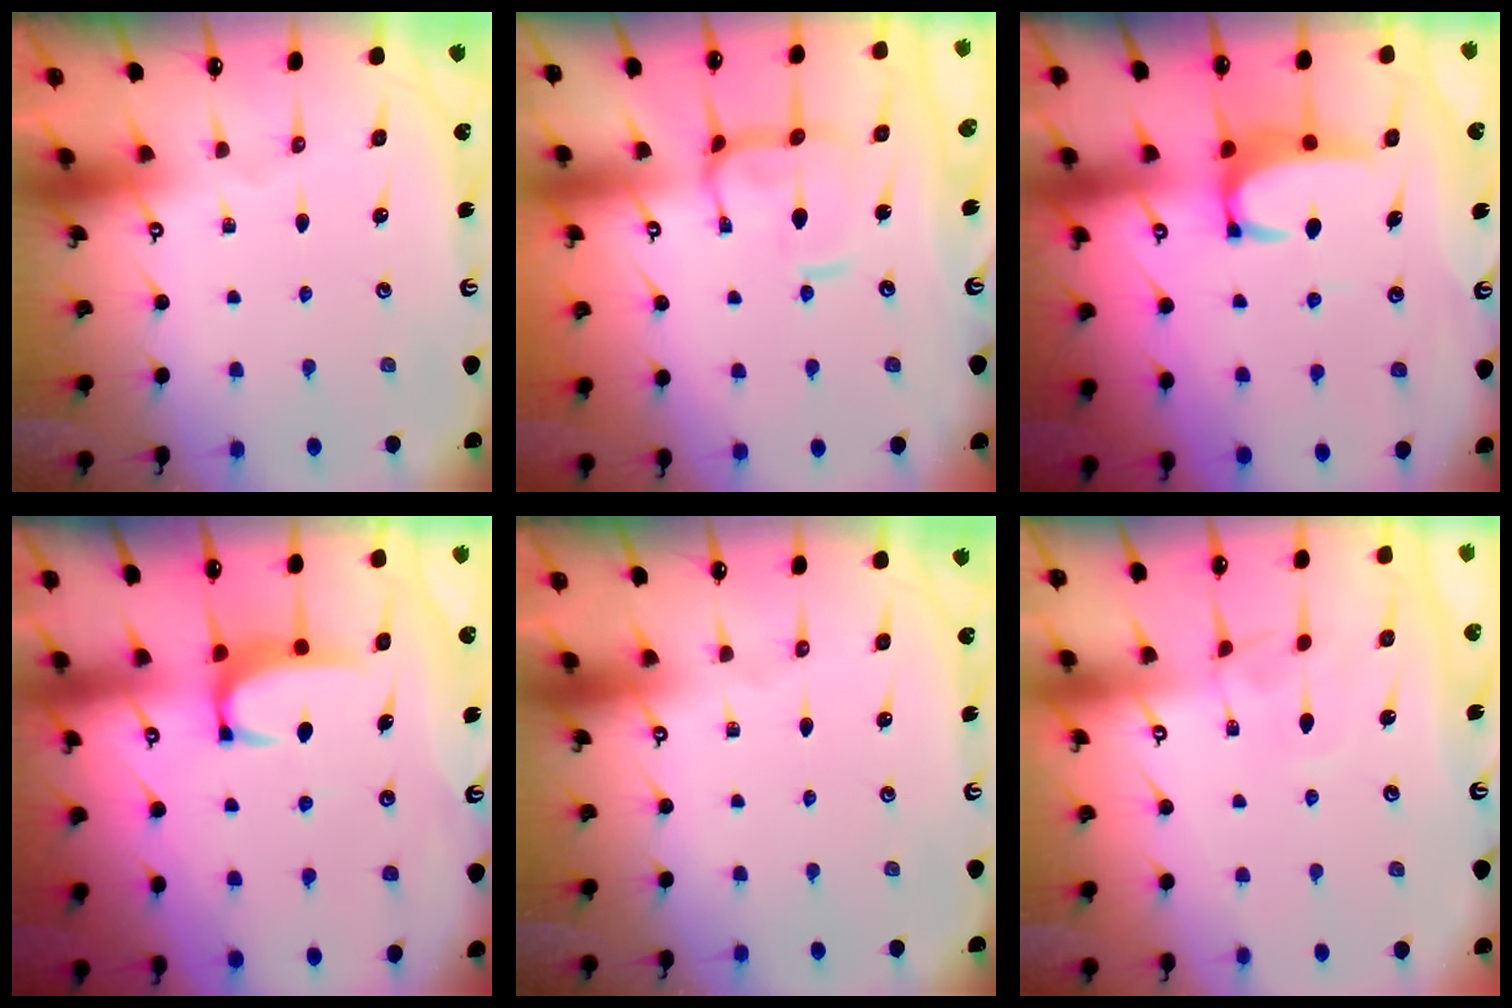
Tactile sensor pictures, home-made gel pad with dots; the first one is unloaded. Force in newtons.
{"total": 7.3, "press": 7.2, "slide": 1.1}
{"total": 3.5, "press": 3.4, "slide": 0.9}
{"total": 1.8, "press": 1.7, "slide": 0.6}
{"total": 0.0}
{"total": 1.2, "press": 1.2, "slide": 0.4}